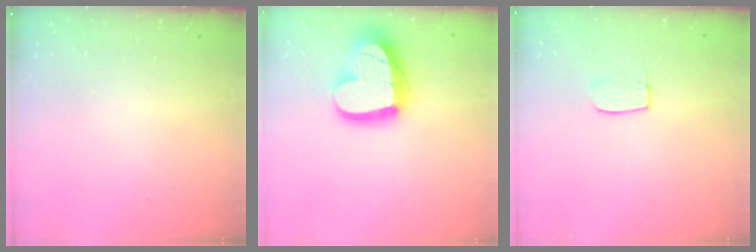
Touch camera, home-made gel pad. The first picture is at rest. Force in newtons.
{"total": 20.4, "press": 20.3, "slide": 1.7}
{"total": 4.8, "press": 4.8, "slide": 0.3}